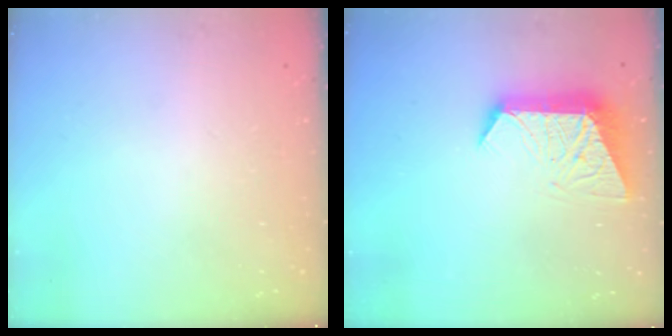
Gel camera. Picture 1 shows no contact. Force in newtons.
{"total": 10.9, "press": 10.9, "slide": 0.9}